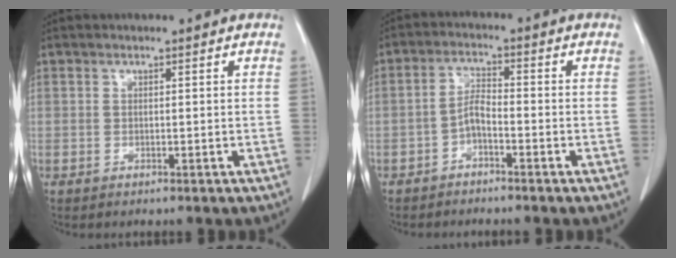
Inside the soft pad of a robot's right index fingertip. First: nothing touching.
{"total": 3.1, "force": [-1.8, 0.8, 2.4], "torque": [-0.049, 0.008, -0.038]}